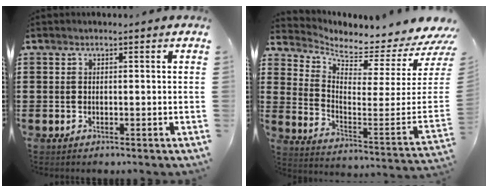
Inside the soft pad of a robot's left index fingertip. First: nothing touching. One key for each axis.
{"total": 2.8, "fx": 2.7, "fy": 0.3, "fz": 0.6, "tx": -0.029, "ty": -0.054, "tz": 0.038}